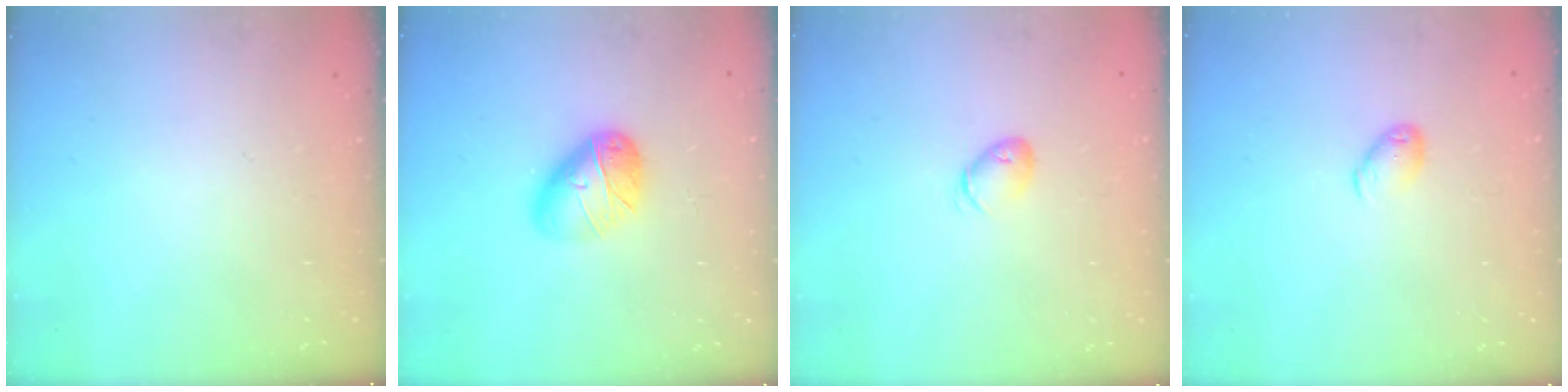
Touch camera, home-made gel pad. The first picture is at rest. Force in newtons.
{"total": 11.5, "press": 11.5, "slide": 0.5}
{"total": 5.7, "press": 5.6, "slide": 1.2}
{"total": 5.6, "press": 5.6, "slide": 0.5}